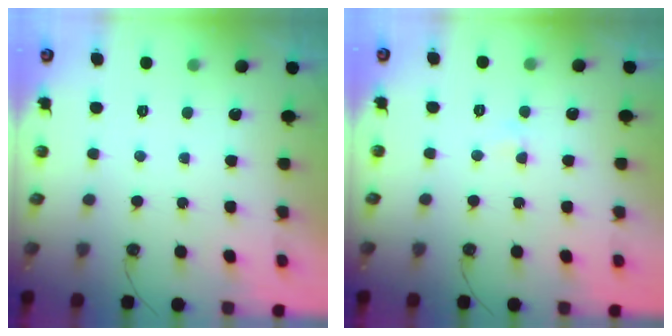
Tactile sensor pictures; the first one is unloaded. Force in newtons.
{"total": 2.8, "press": 2.8, "slide": 0.5}